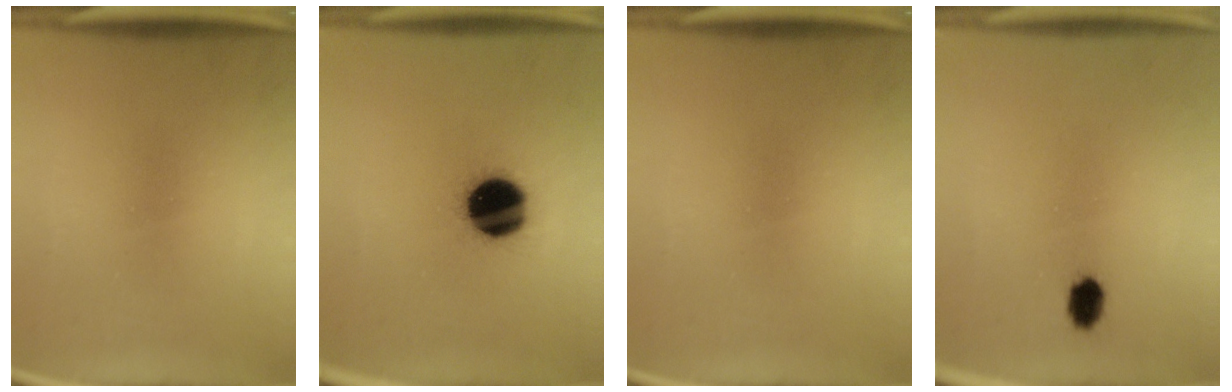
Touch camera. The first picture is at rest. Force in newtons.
{"total": 18.4}
{"total": 0.0}
{"total": 3.6}